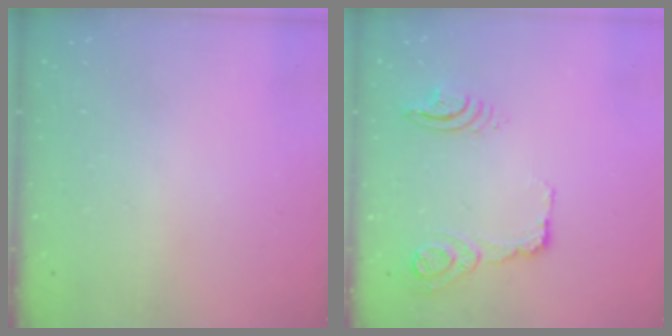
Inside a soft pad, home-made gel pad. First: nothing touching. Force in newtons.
{"total": 21.3, "press": 16.2, "slide": 13.8}